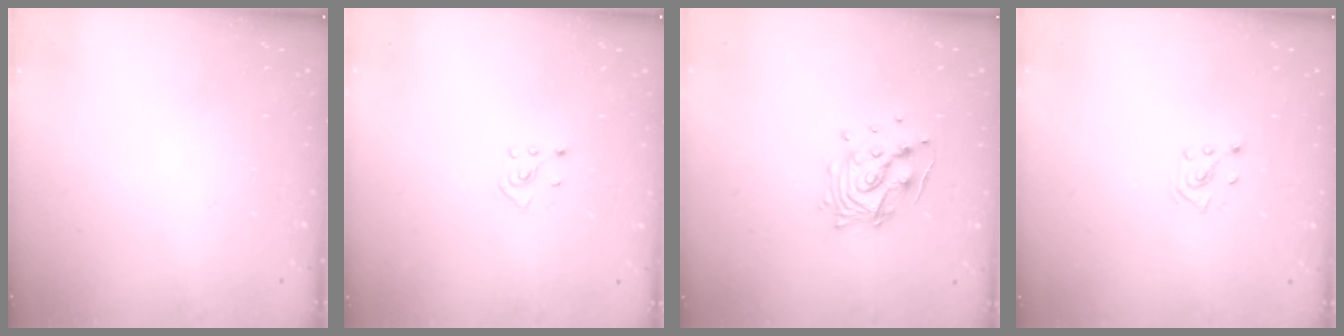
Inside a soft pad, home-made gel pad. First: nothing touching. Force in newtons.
{"total": 2.7, "press": 2.6, "slide": 0.9}
{"total": 12.0, "press": 11.9, "slide": 1.2}
{"total": 2.8, "press": 2.8, "slide": 0.2}